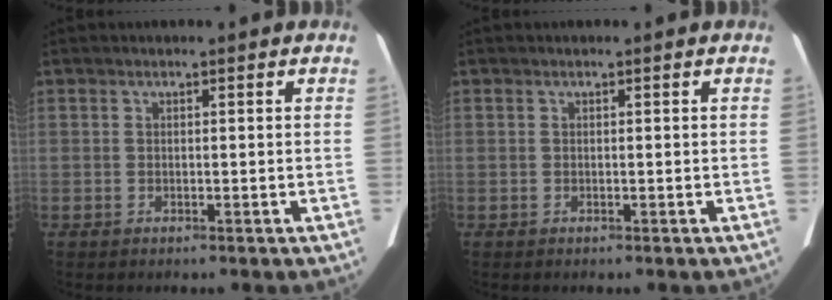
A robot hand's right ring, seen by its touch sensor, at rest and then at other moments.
{"total": 0.0}